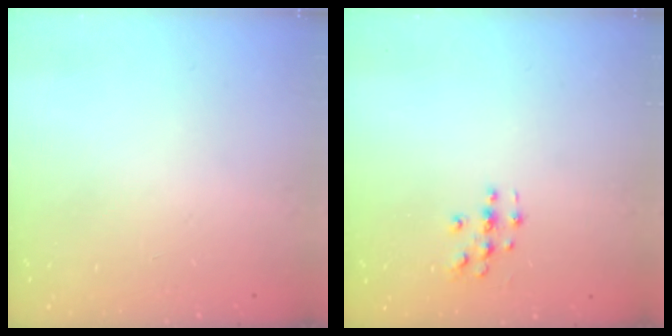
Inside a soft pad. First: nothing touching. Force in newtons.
{"total": 3.1, "press": 3.0, "slide": 0.3}